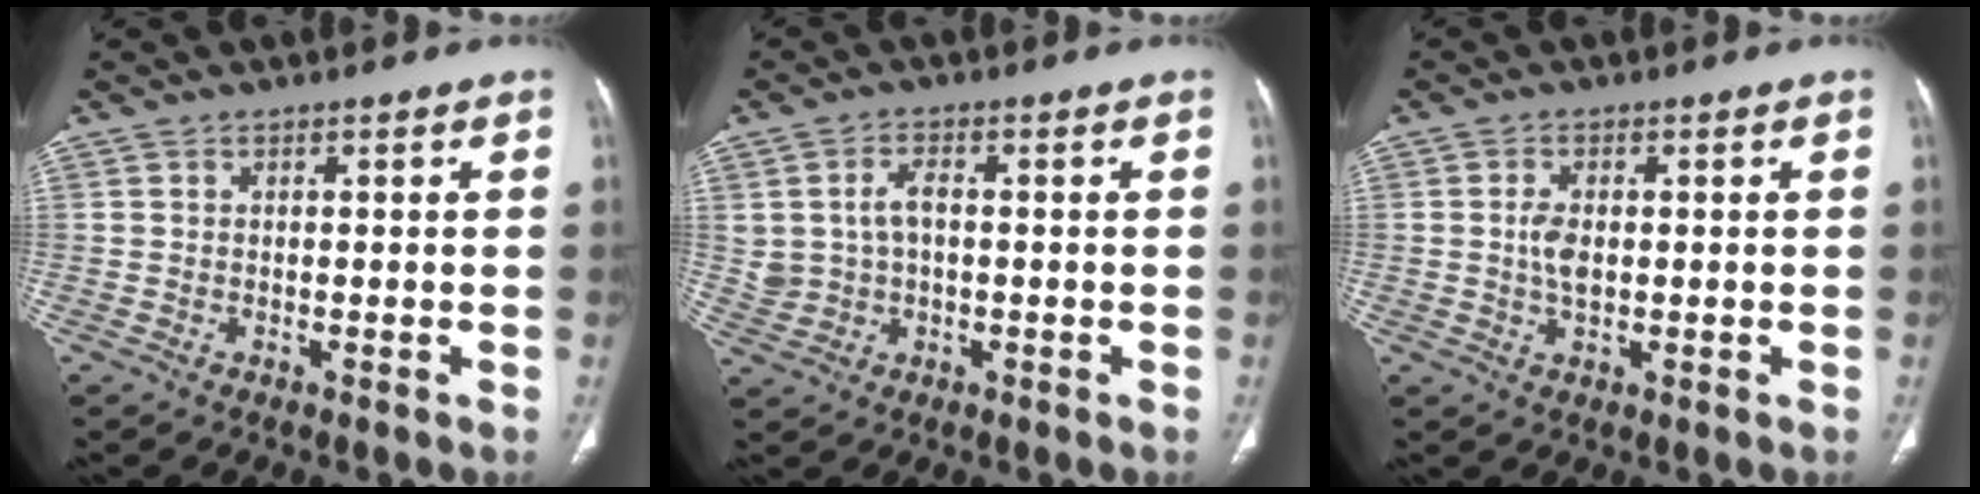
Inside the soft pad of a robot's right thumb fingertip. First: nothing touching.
{"total": 5.2, "force": [0.5, 3.5, 3.8], "torque": [-0.069, 0.007, 0.013]}
{"total": 3.4, "force": [0.1, 1.9, 2.8], "torque": [-0.055, 0.001, 0.003]}